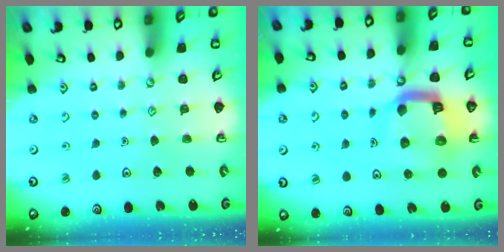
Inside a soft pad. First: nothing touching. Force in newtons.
{"total": 12.1, "press": 12.0, "slide": 1.4}